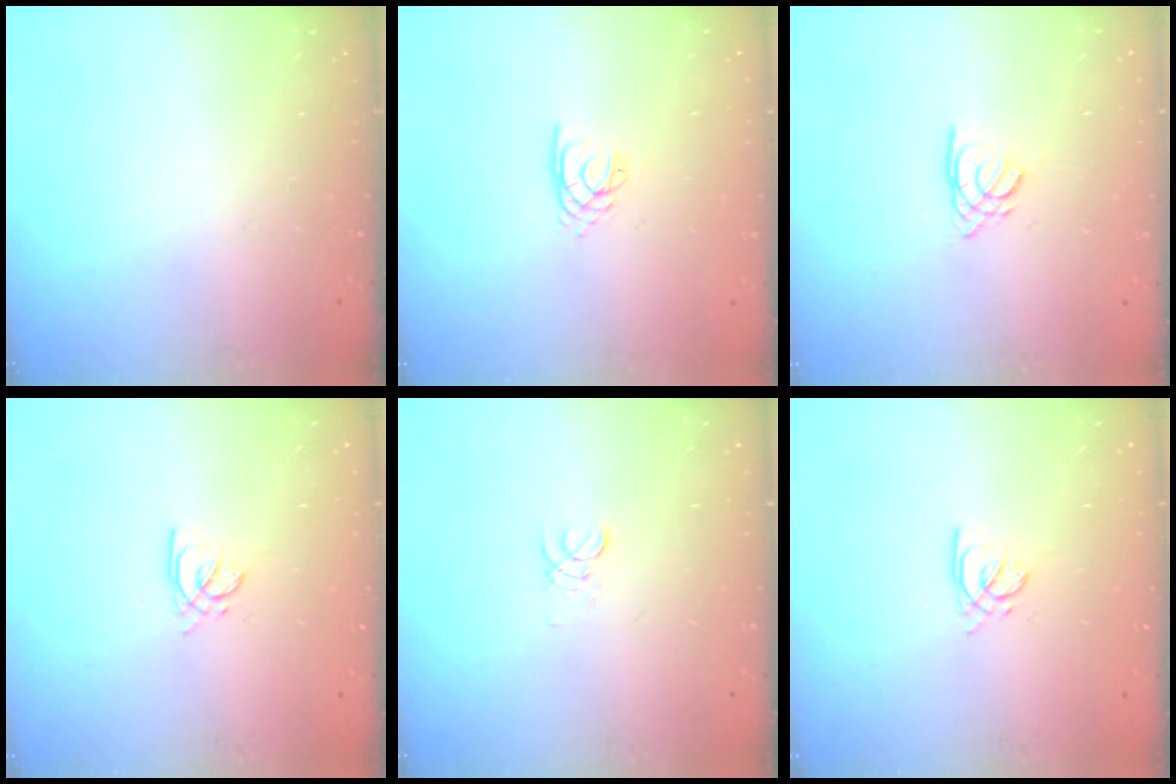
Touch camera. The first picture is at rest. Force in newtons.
{"total": 1.9, "press": 1.8, "slide": 0.3}
{"total": 2.2, "press": 2.2, "slide": 0.0}
{"total": 2.6, "press": 2.6, "slide": 0.2}
{"total": 2.0, "press": 2.0, "slide": 0.2}
{"total": 2.6, "press": 2.6, "slide": 0.2}